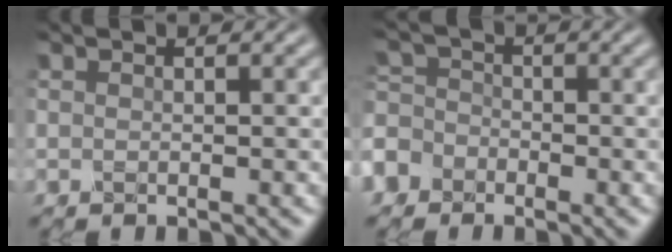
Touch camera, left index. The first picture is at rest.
{"total": 4.9, "force": [-3.2, 3.6, 1.1], "torque": [-0.016, -0.005, -0.061]}